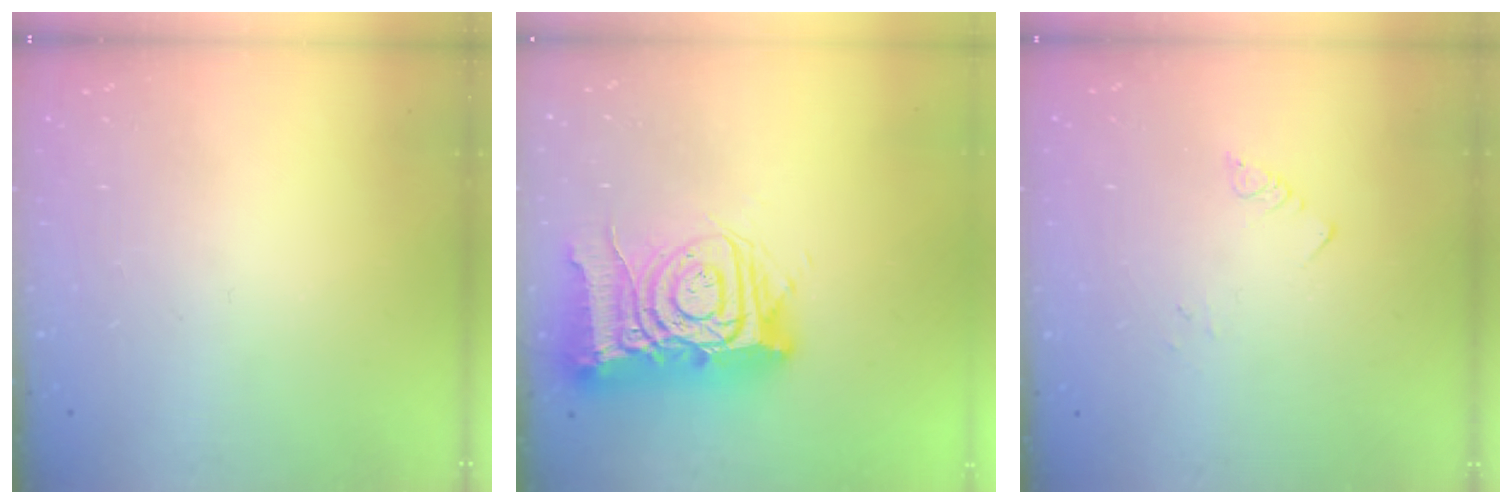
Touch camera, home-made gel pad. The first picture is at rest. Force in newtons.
{"total": 17.8, "press": 17.7, "slide": 1.9}
{"total": 1.3, "press": 1.2, "slide": 0.1}